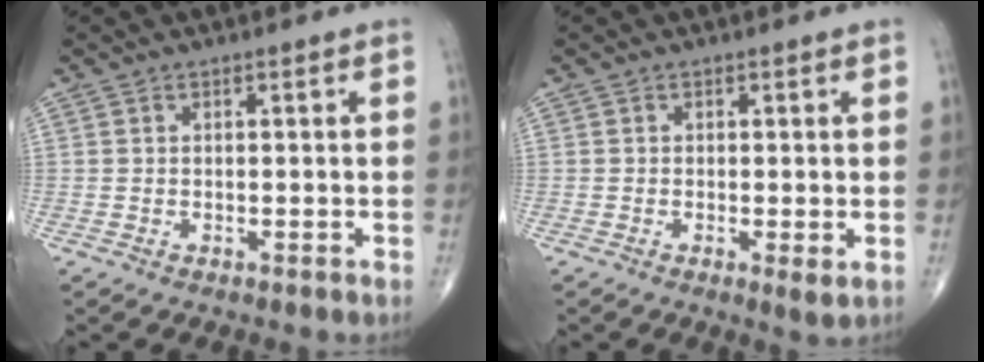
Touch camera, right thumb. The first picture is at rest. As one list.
[{"total": 1.9, "force": [-0.3, 0.4, 1.9], "torque": [-0.034, -0.010, -0.010]}]